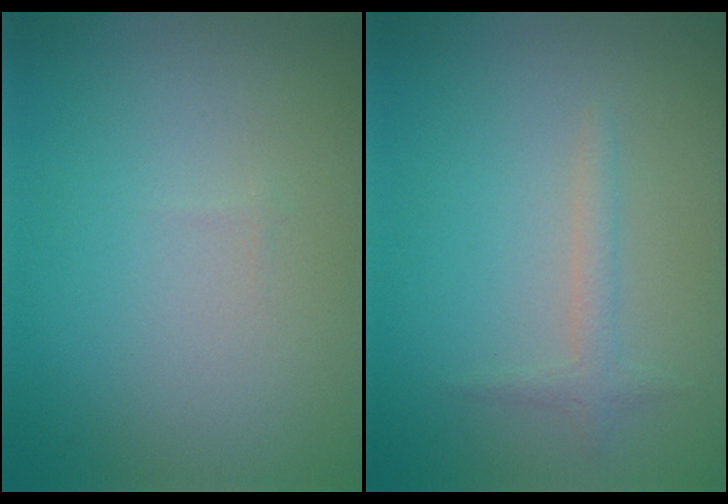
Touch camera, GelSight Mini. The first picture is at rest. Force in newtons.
{"total": 1.3, "press": 1.3, "slide": 0.0}